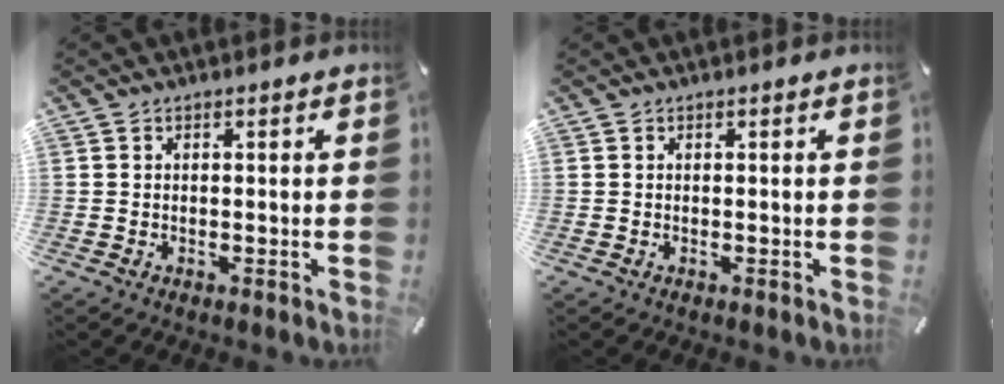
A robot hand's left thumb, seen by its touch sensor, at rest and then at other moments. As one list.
[{"total": 0.0}]